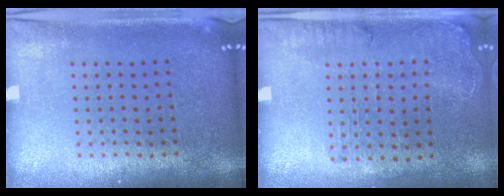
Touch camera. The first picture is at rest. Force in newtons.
{"total": 1.3, "press": 1.2, "slide": 0.5}